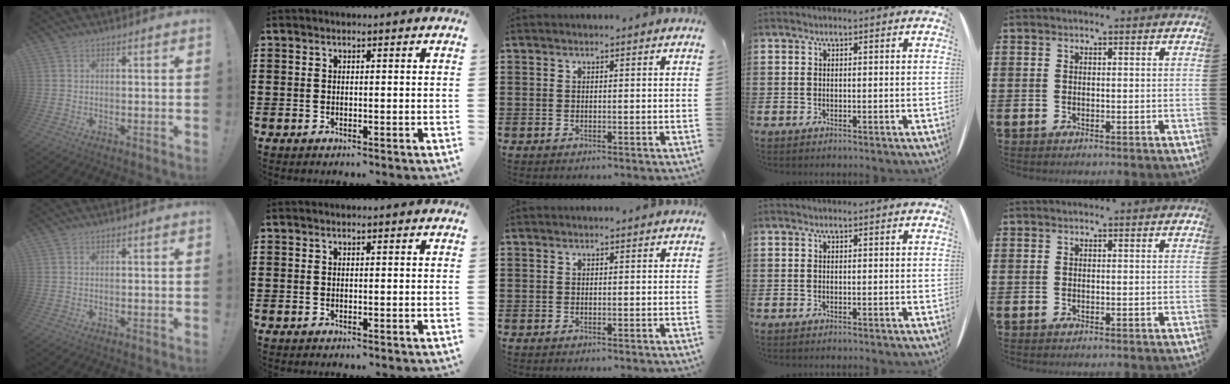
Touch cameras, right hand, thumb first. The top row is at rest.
{}